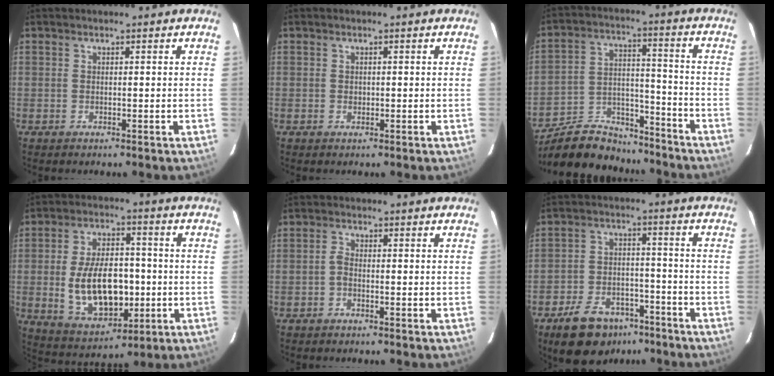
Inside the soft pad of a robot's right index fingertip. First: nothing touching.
{"total": 0.6, "force": [-0.1, 0.6, 0.1], "torque": [0.002, -0.001, 0.000]}
{"total": 16.1, "force": [-13.7, 6.7, 5.0], "torque": [-0.116, 0.032, -0.213]}
{"total": 15.1, "force": [-1.9, 8.6, 12.3], "torque": [-0.239, 0.002, -0.008]}
{"total": 1.3, "force": [-0.7, 0.5, 0.9], "torque": [-0.023, 0.005, -0.018]}
{"total": 13.8, "force": [-9.5, 7.7, 6.2], "torque": [-0.142, 0.010, -0.137]}